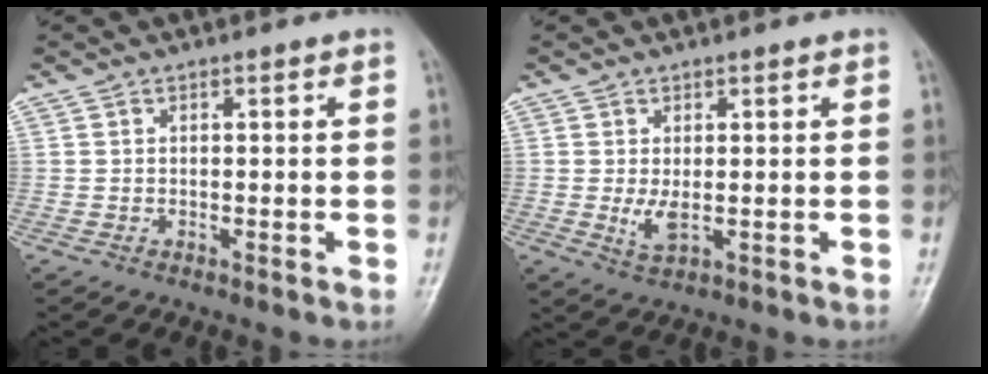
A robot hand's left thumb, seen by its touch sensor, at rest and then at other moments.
{"total": 3.3, "force": [0.4, 1.4, 3.0], "torque": [-0.056, -0.010, 0.015]}